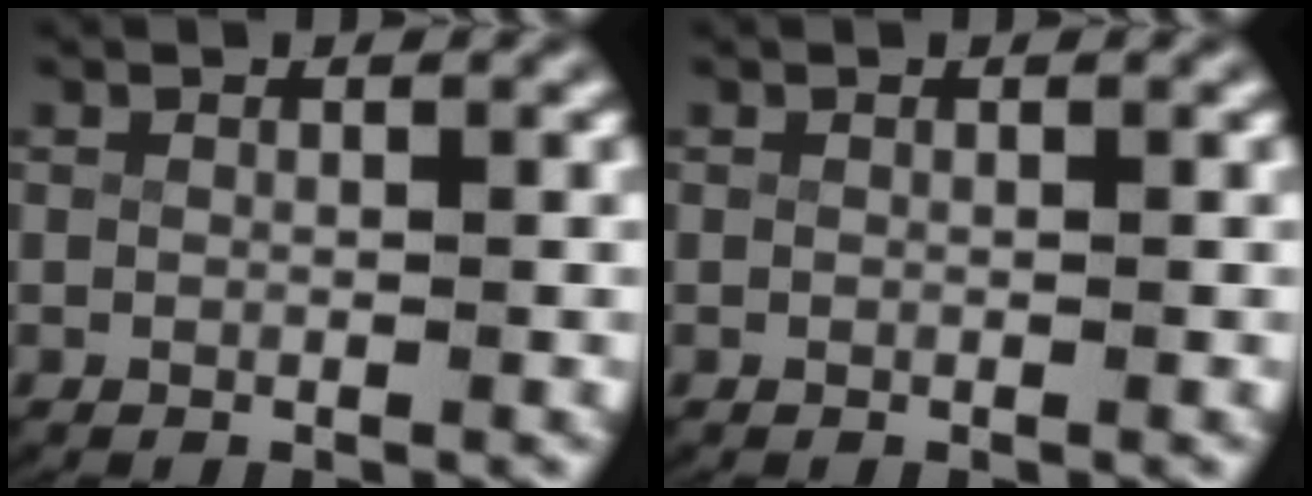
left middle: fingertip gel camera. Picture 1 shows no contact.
{"total": 0.0}